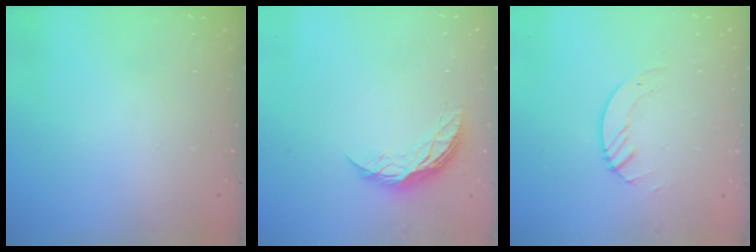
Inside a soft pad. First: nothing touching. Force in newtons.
{"total": 8.8, "press": 8.8, "slide": 0.5}
{"total": 3.0, "press": 3.0, "slide": 0.2}